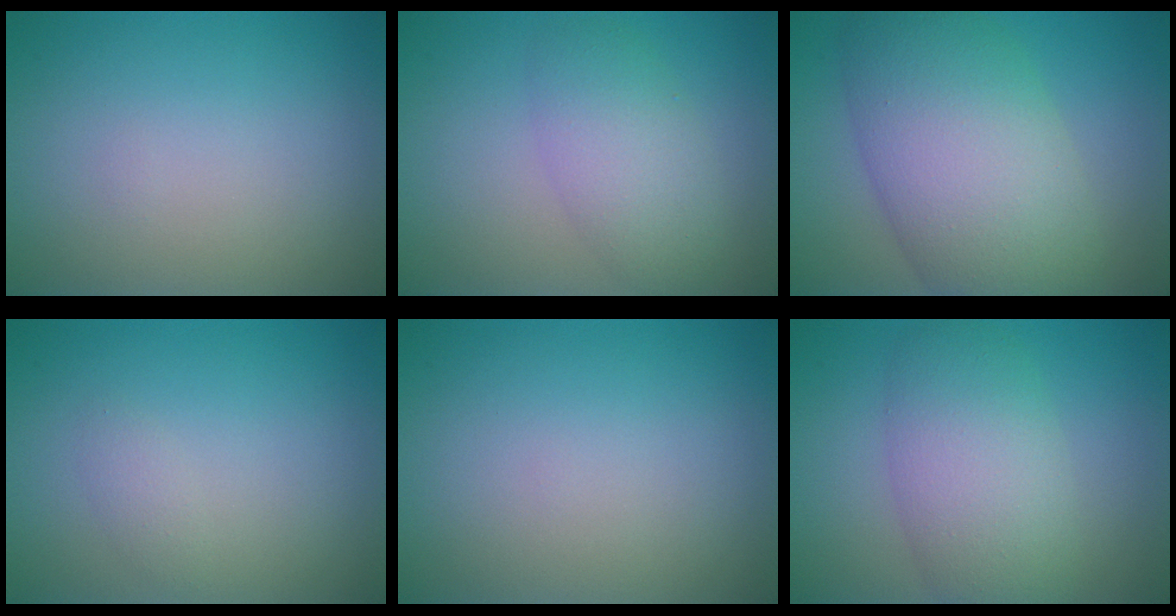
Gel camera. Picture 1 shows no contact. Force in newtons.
{"total": 4.2, "press": 4.2, "slide": 0.3}
{"total": 10.8, "press": 10.8, "slide": 0.1}
{"total": 0.9, "press": 0.9, "slide": 0.0}
{"total": 0.0}
{"total": 6.2, "press": 6.2, "slide": 0.1}